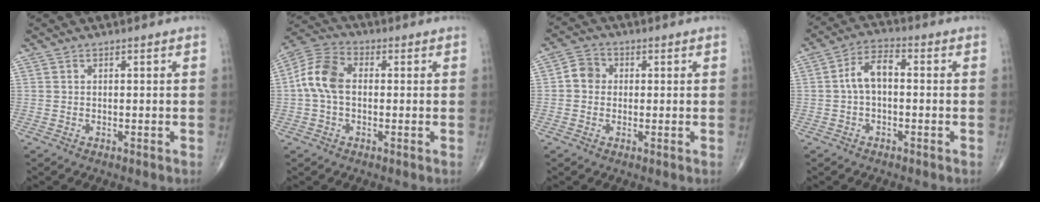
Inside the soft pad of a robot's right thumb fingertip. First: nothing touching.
{"total": 8.9, "force": [0.0, 5.8, 6.8], "torque": [-0.139, 0.026, -0.011]}
{"total": 4.1, "force": [0.0, 3.7, 1.8], "torque": [-0.017, 0.009, -0.008]}
{"total": 6.3, "force": [-0.2, 3.4, 5.3], "torque": [-0.095, 0.026, -0.013]}